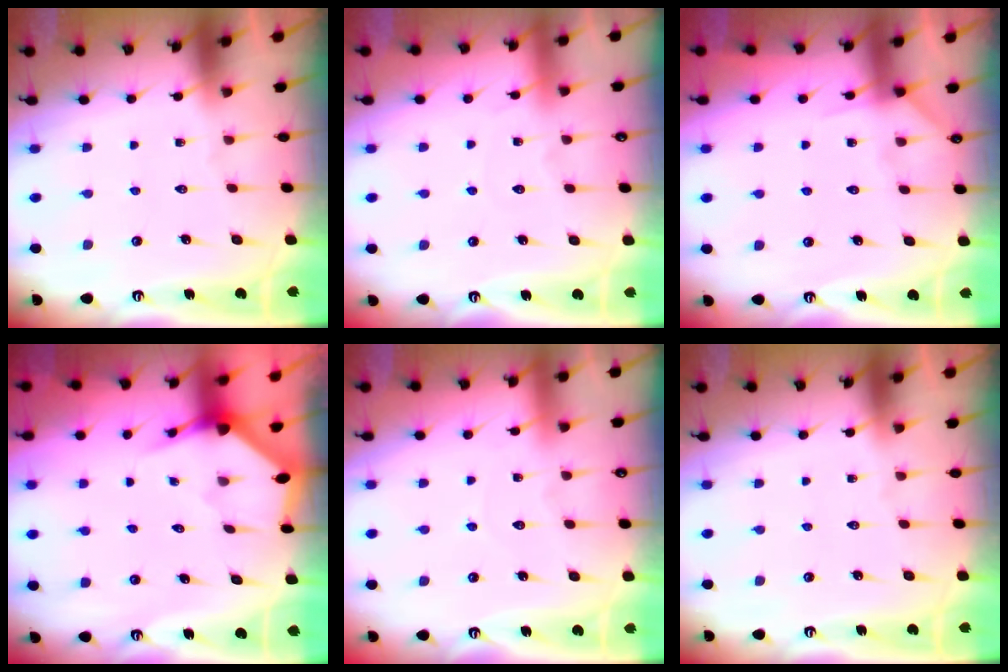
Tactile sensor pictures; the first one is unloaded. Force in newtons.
{"total": 2.1, "press": 2.1, "slide": 0.3}
{"total": 5.2, "press": 5.1, "slide": 0.8}
{"total": 3.2, "press": 3.2, "slide": 0.3}
{"total": 2.6, "press": 2.6, "slide": 0.2}
{"total": 0.0}